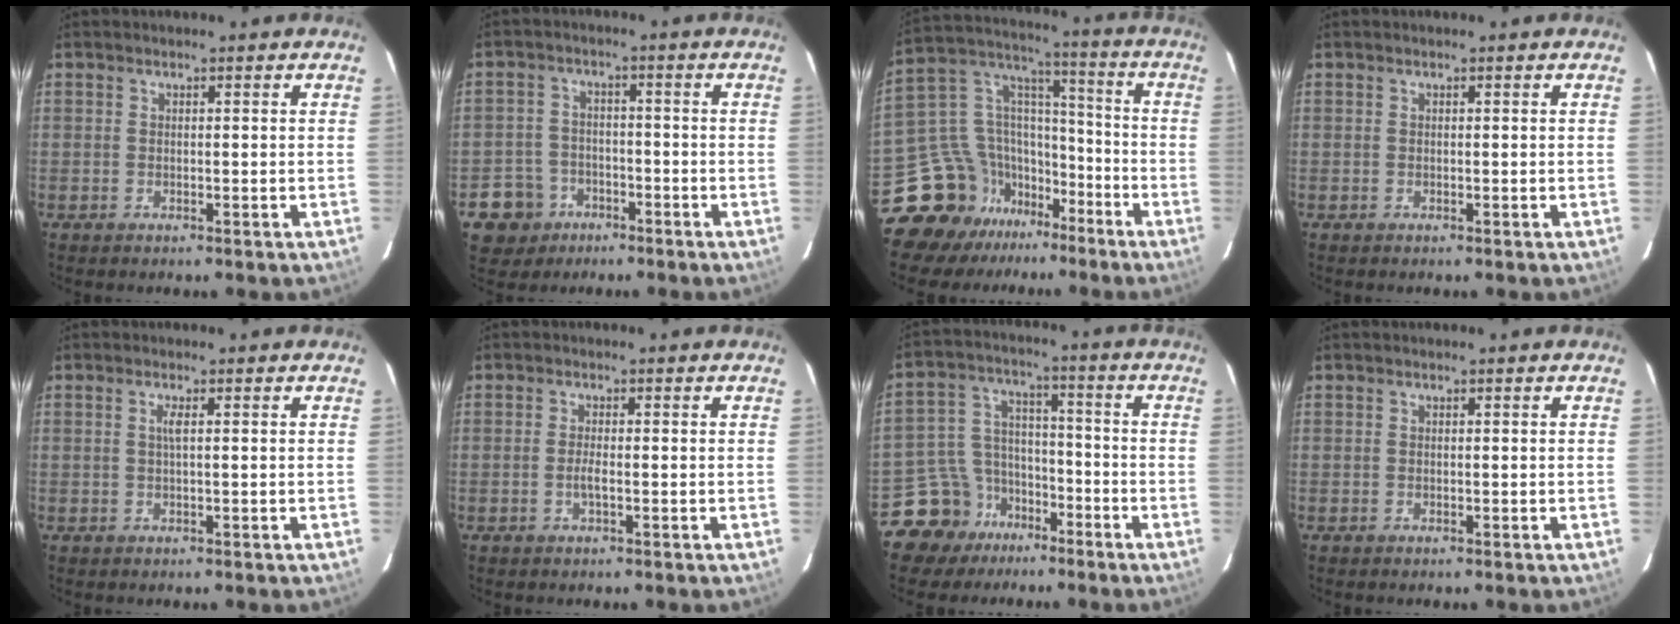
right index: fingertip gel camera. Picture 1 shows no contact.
{"total": 7.5, "force": [-3.8, 6.4, 0.8], "torque": [-0.038, 0.023, -0.057]}
{"total": 16.0, "force": [-11.9, 10.2, 3.1], "torque": [-0.079, 0.072, -0.200]}
{"total": 0.0}
{"total": 1.2, "force": [0.2, -0.2, 1.2], "torque": [-0.024, 0.001, 0.002]}
{"total": 1.8, "force": [-0.6, 0.2, 1.7], "torque": [-0.033, -0.002, -0.012]}
{"total": 10.0, "force": [-7.2, 6.9, 0.8], "torque": [-0.038, 0.050, -0.122]}
{"total": 0.0}